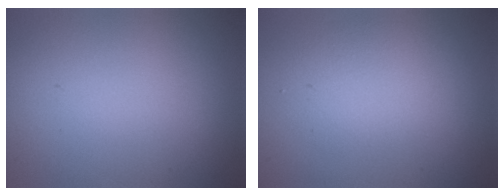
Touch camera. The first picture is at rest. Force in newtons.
{"total": 2.8, "press": 2.8, "slide": 0.2}